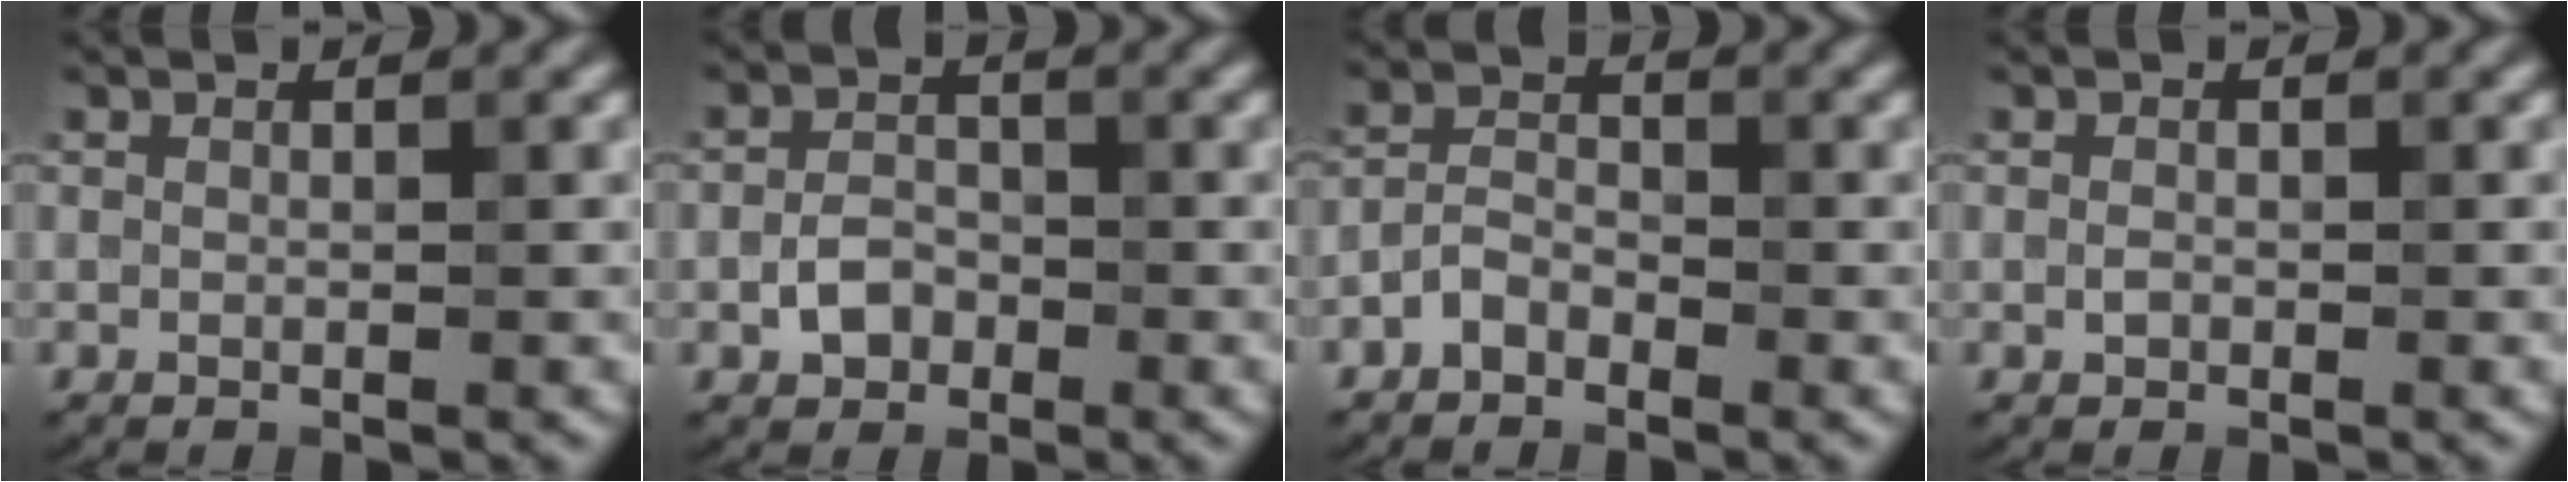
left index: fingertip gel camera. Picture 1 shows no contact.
{"total": 2.4, "force": [-1.0, 1.8, 1.2], "torque": [-0.020, 0.004, -0.024]}
{"total": 2.0, "force": [-1.4, 1.1, 0.9], "torque": [-0.015, 0.008, -0.032]}
{"total": 0.6, "force": [-0.1, 0.5, 0.4], "torque": [-0.006, -0.001, -0.003]}